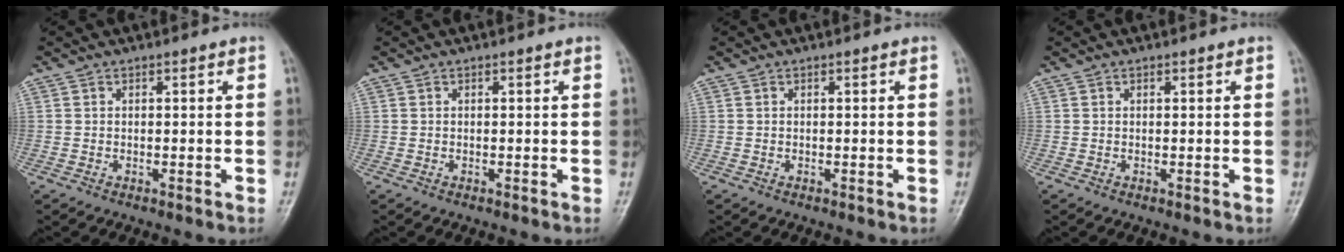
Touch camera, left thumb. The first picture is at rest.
{"total": 0.0}
{"total": 0.0}
{"total": 0.0}